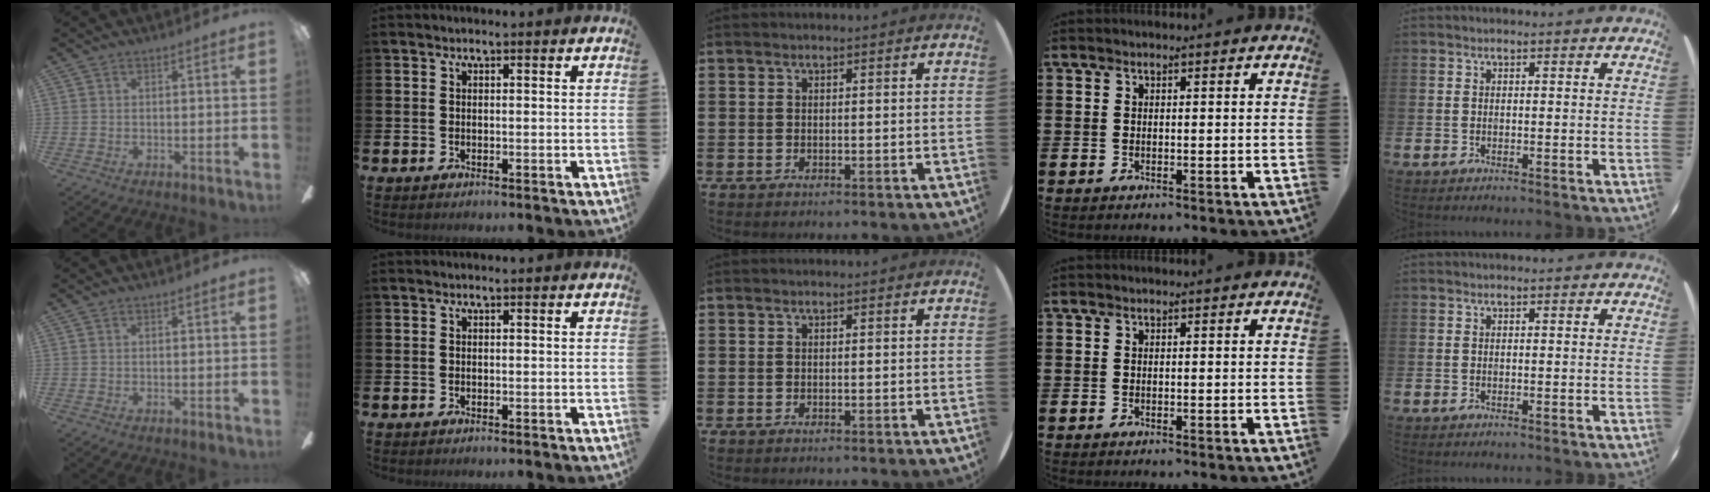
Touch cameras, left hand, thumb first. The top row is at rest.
{}